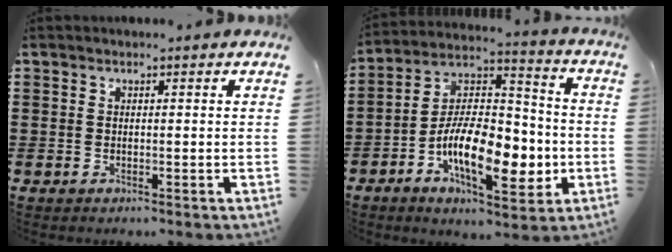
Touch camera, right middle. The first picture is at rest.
{"total": 13.1, "force": [-4.6, 5.9, 10.7], "torque": [-0.206, -0.002, -0.086]}